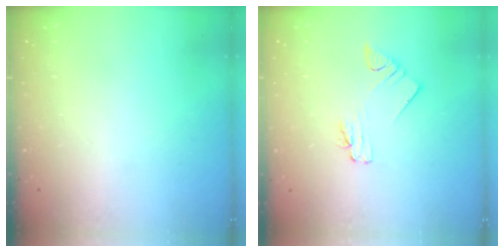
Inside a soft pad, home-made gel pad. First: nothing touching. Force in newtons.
{"total": 1.9, "press": 1.9, "slide": 0.1}